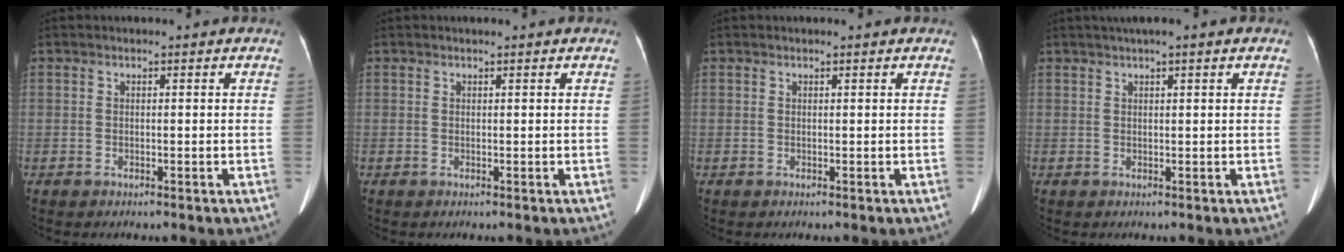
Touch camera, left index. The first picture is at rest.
{"total": 0.7, "force": [0.6, 0.1, 0.4], "torque": [-0.007, 0.008, 0.010]}
{"total": 0.6, "force": [0.6, 0.0, 0.2], "torque": [-0.004, 0.007, 0.009]}
{"total": 4.0, "force": [2.8, 0.0, 2.9], "torque": [-0.045, 0.029, 0.044]}